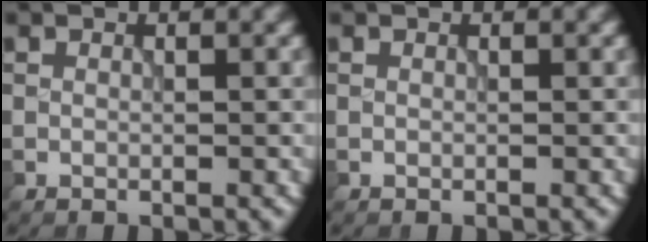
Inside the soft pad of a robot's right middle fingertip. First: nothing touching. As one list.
[{"total": 0.0}]